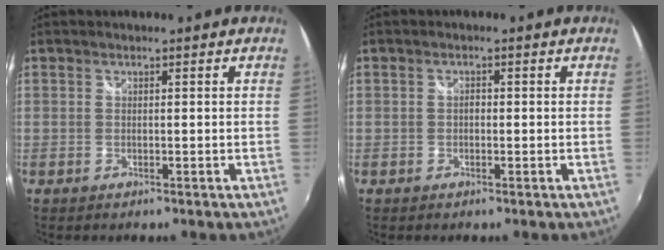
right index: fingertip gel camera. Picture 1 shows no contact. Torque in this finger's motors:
{"motor_torque": [0.14, -0.05, 0.08, 0.02]}